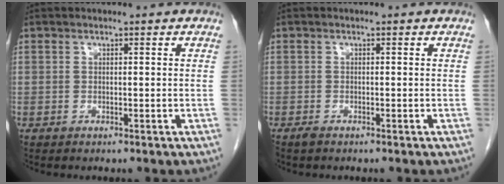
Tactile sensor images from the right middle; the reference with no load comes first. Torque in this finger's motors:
{"motor_torque": [0.17, -0.06, 0.02, 0.01]}